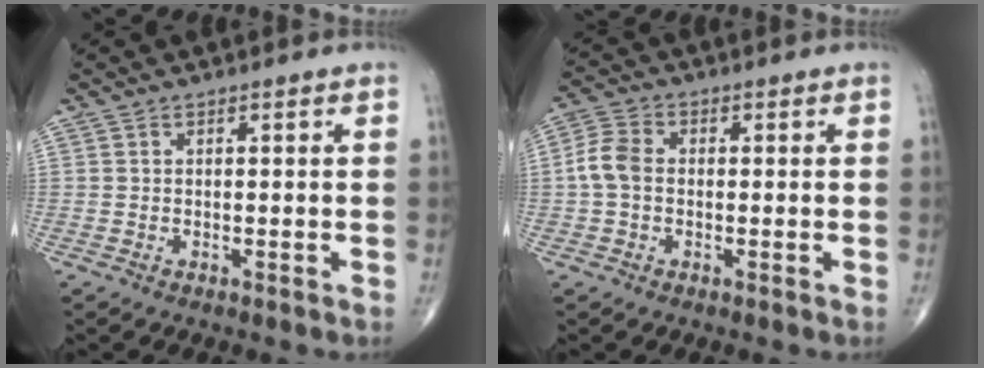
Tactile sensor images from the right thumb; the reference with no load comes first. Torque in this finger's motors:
{"motor_torque": [-0.17, 0.32, 0.23, -0.07, 0.10]}